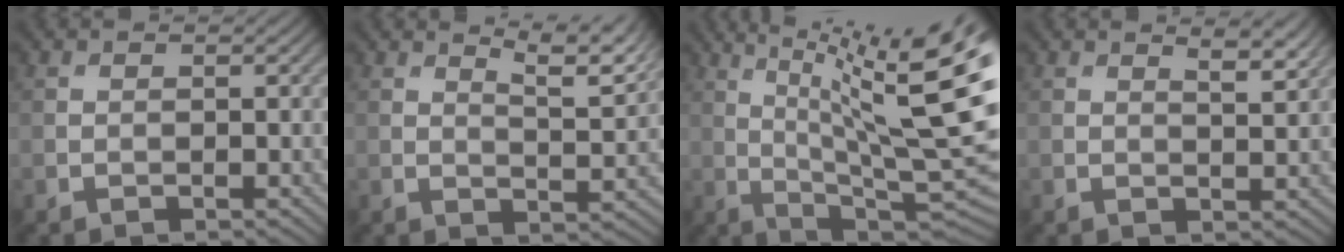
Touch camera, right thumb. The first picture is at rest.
{"total": 6.0, "force": [4.5, 1.2, 3.8], "torque": [-0.068, -0.008, 0.073]}
{"total": 18.1, "force": [5.9, 4.2, 16.5], "torque": [-0.229, 0.016, 0.100]}
{"total": 3.2, "force": [2.2, 0.7, 2.2], "torque": [-0.035, -0.004, 0.040]}